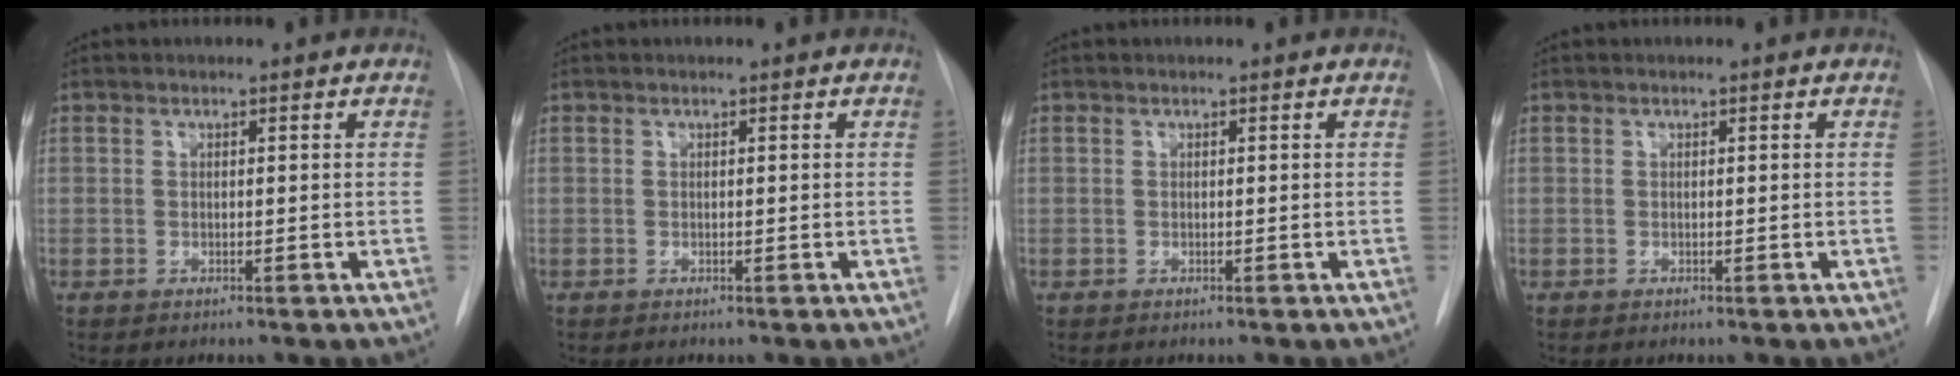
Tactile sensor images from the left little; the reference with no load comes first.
{"total": 0.0}
{"total": 0.0}
{"total": 0.0}